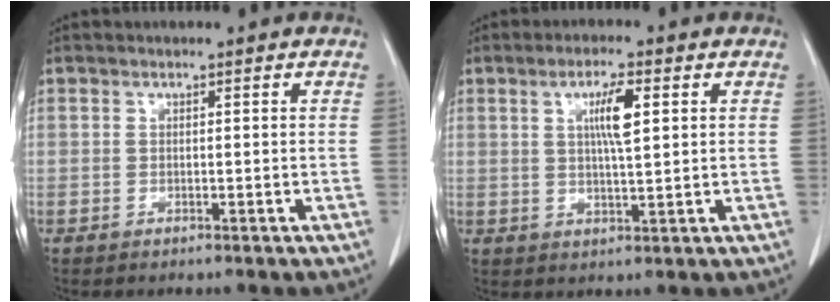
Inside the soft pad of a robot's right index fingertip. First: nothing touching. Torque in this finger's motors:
{"motor_torque": [0.33, -0.02, 0.12, 0.05]}